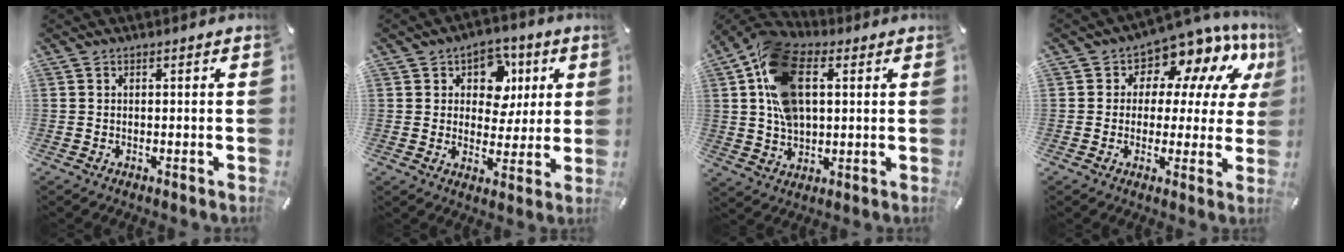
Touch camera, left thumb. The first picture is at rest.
{"total": 10.2, "force": [3.3, 8.5, 4.7], "torque": [-0.064, -0.012, 0.057]}
{"total": 16.8, "force": [4.3, 10.8, 12.2], "torque": [-0.256, 0.007, 0.078]}
{"total": 9.1, "force": [5.9, 5.7, 3.9], "torque": [-0.061, -0.057, 0.104]}